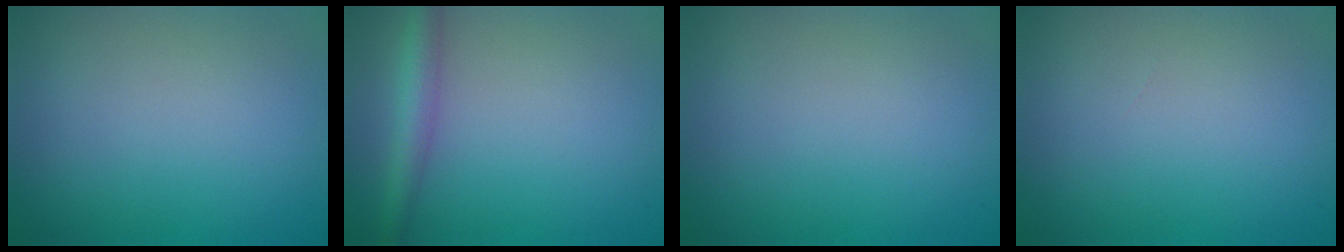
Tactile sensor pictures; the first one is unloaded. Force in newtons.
{"total": 2.9, "press": 2.9, "slide": 0.1}
{"total": 0.0}
{"total": 0.0}